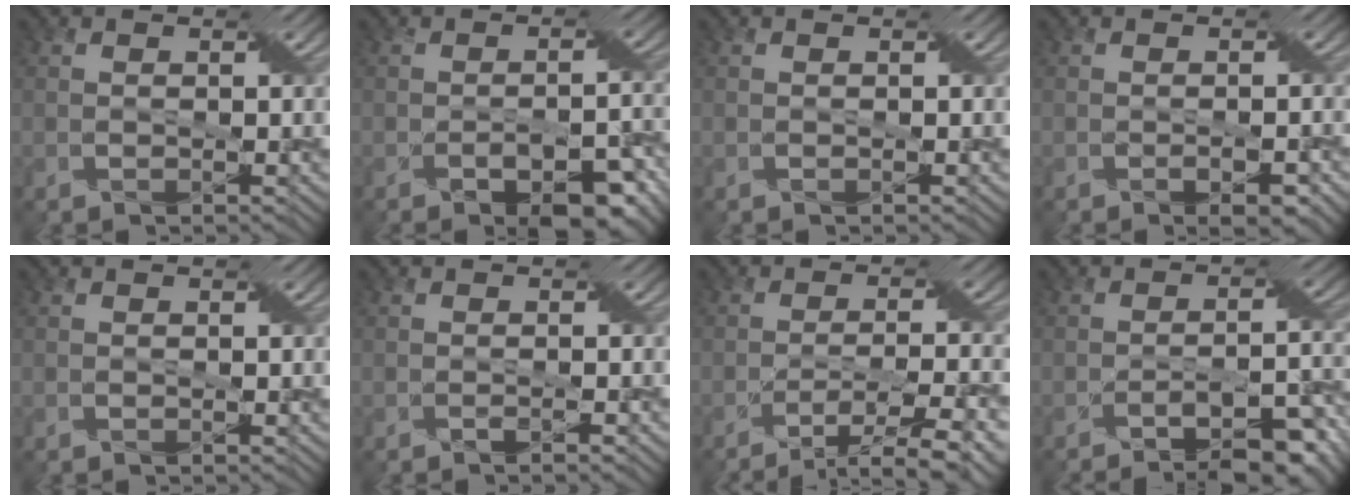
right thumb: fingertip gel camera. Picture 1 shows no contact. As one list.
[{"total": 7.6, "force": [-4.7, 3.3, 4.9], "torque": [-0.069, -0.020, -0.069]}, {"total": 0.0}, {"total": 2.8, "force": [-1.5, 0.9, 2.1], "torque": [-0.028, -0.003, -0.017]}, {"total": 0.0}, {"total": 0.6, "force": [-0.5, -0.4, 0.0], "torque": [-0.002, 0.001, -0.009]}, {"total": 7.8, "force": [-4.7, 1.2, 6.1], "torque": [-0.110, -0.002, -0.070]}, {"total": 9.4, "force": [-7.1, 2.5, 5.8], "torque": [-0.089, 0.000, -0.098]}]